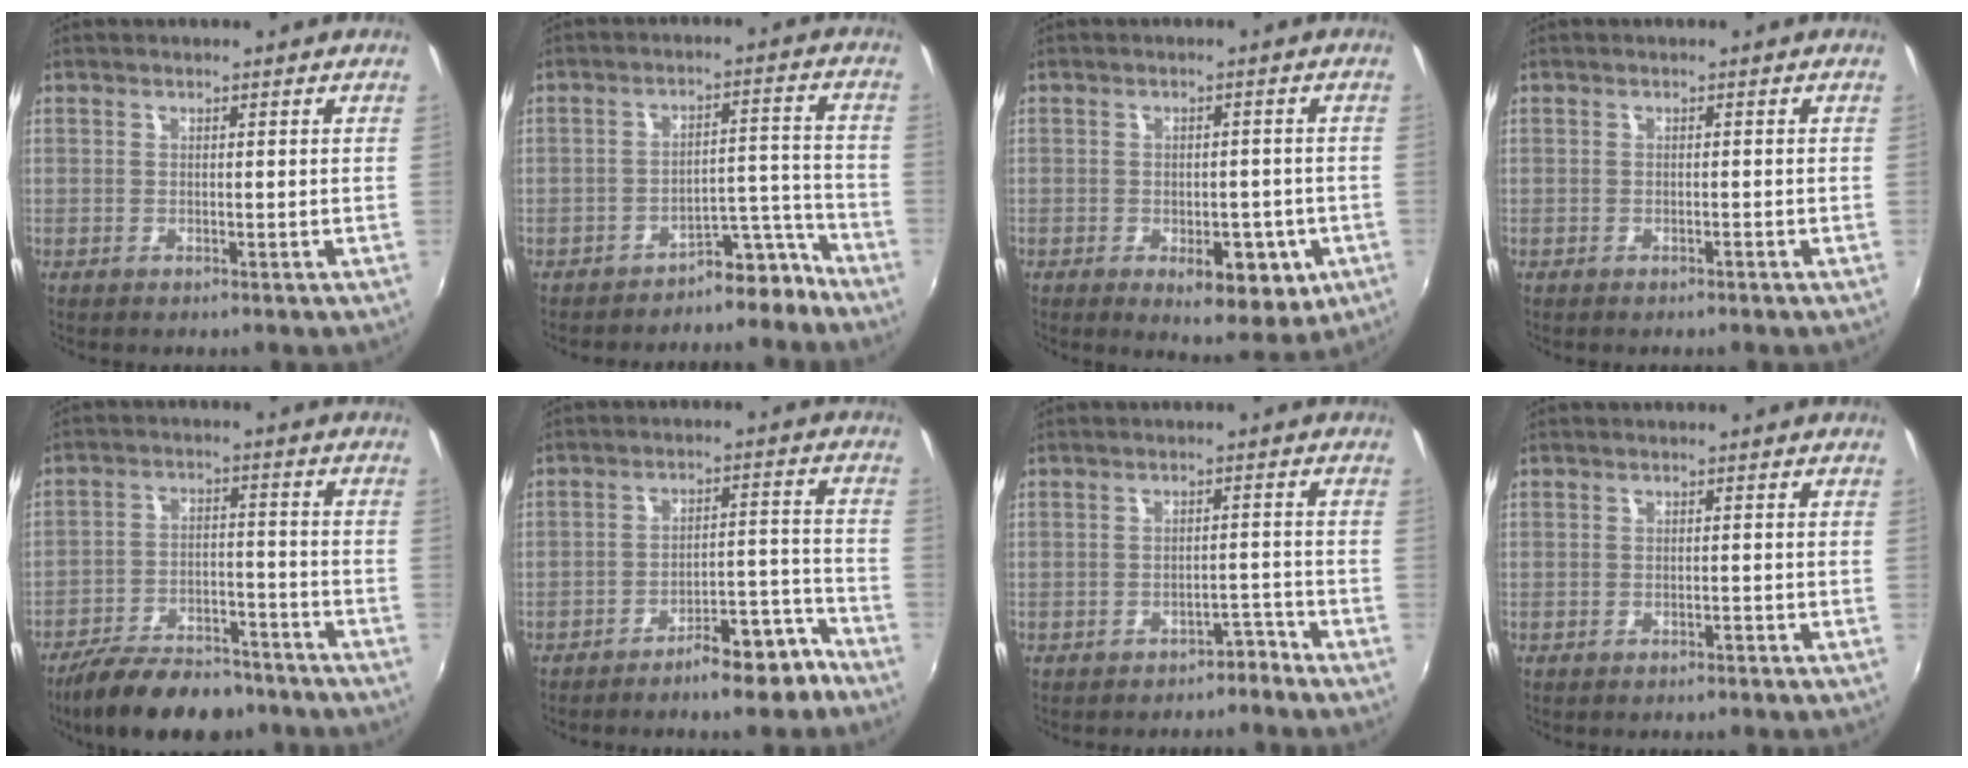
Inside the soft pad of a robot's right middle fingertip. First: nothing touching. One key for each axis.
{"total": 7.5, "fx": -6.6, "fy": 2.9, "fz": 1.9, "tx": -0.014, "ty": 0.042, "tz": -0.086}
{"total": 9.2, "fx": -3.8, "fy": 4.9, "fz": 6.8, "tx": -0.099, "ty": -0.016, "tz": -0.041}
{"total": 0.8, "fx": -0.8, "fy": 0.3, "fz": 0.2, "tx": -0.005, "ty": -0.001, "tz": -0.012}
{"total": 16.4, "fx": -13.5, "fy": 5.6, "fz": 7.5, "tx": -0.152, "ty": -0.012, "tz": -0.202}
{"total": 8.5, "fx": -6.9, "fy": 2.5, "fz": 4.2, "tx": -0.055, "ty": 0.030, "tz": -0.087}
{"total": 3.4, "fx": -3.0, "fy": 1.4, "fz": 0.8, "tx": -0.010, "ty": 0.012, "tz": -0.037}
{"total": 1.3, "fx": -1.2, "fy": 0.4, "fz": 0.3, "tx": -0.008, "ty": -0.003, "tz": -0.017}